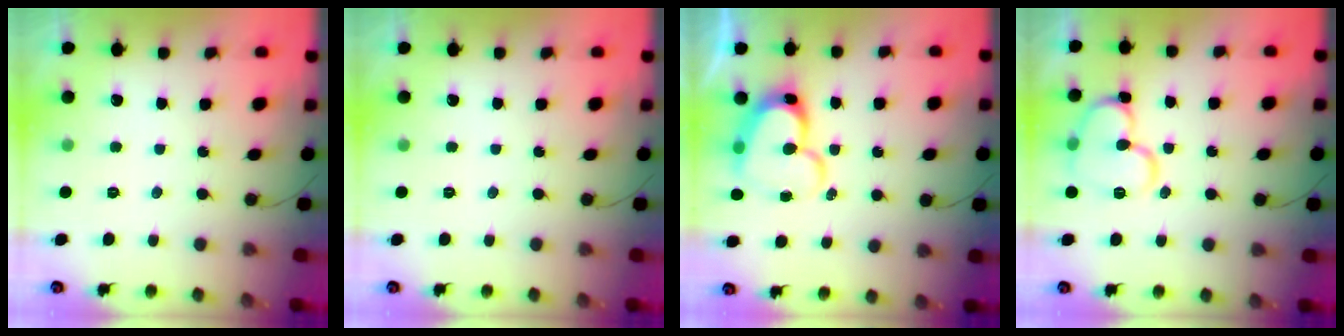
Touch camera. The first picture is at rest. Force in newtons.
{"total": 0.0}
{"total": 16.2, "press": 16.1, "slide": 1.4}
{"total": 13.0, "press": 12.8, "slide": 2.2}